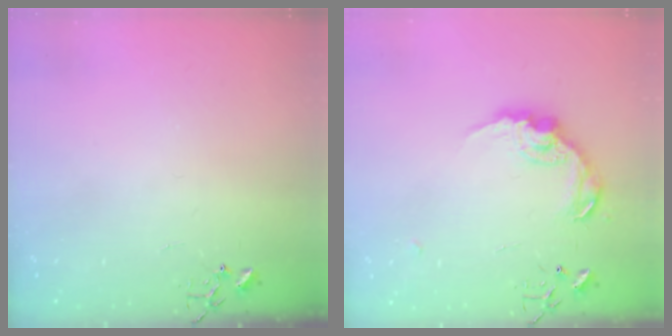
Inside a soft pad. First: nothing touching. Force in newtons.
{"total": 13.9, "press": 13.9, "slide": 0.8}